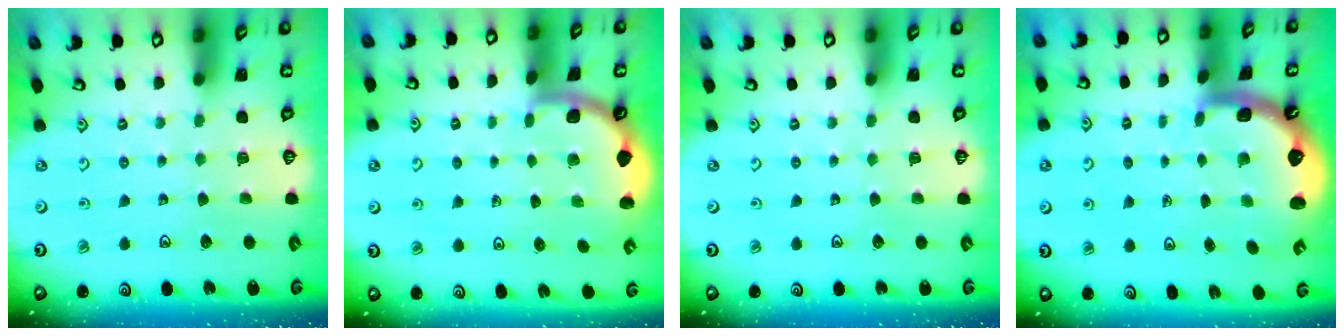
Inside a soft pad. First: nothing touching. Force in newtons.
{"total": 1.7, "press": 1.7, "slide": 0.1}
{"total": 0.0}
{"total": 3.4, "press": 2.5, "slide": 2.3}